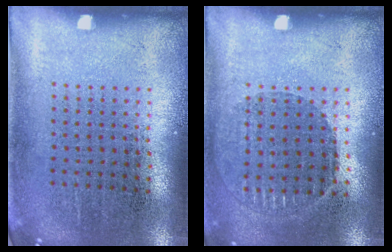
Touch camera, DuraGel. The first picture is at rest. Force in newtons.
{"total": 1.0, "press": 0.9, "slide": 0.4}